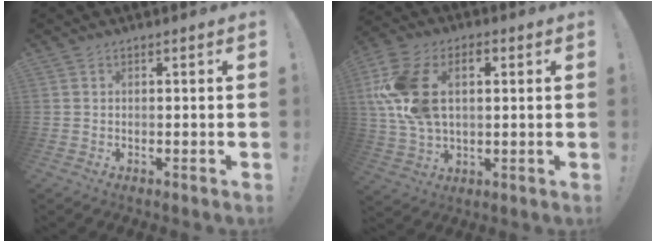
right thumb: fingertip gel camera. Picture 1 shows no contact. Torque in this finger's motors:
{"motor_torque": [0.67, 1.85, 1.70, -0.22, 0.41]}